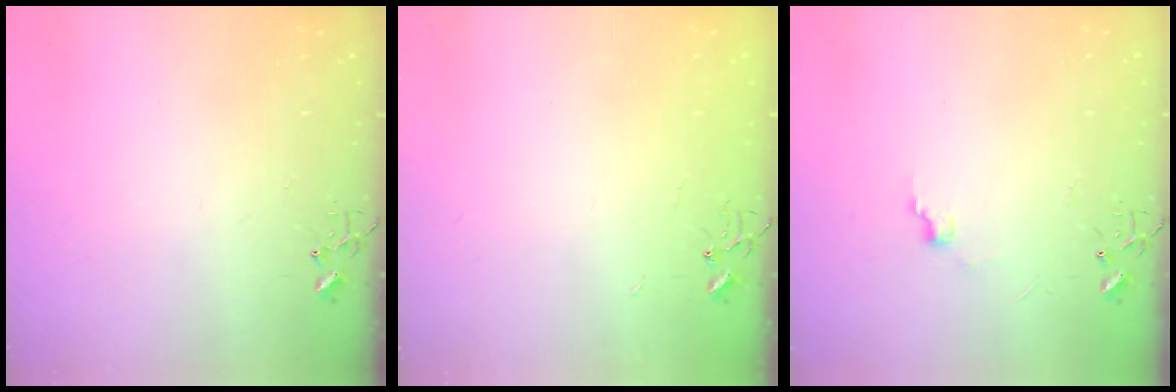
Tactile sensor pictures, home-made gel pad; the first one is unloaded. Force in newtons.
{"total": 1.9, "press": 1.9, "slide": 0.3}
{"total": 6.9, "press": 6.8, "slide": 1.0}